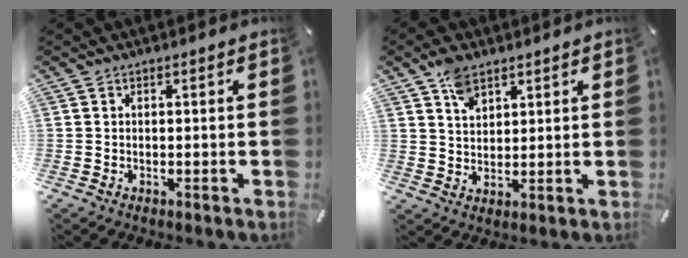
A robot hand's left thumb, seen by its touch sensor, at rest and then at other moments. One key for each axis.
{"total": 6.0, "fx": 3.7, "fy": 3.7, "fz": 2.8, "tx": -0.050, "ty": -0.005, "tz": 0.069}